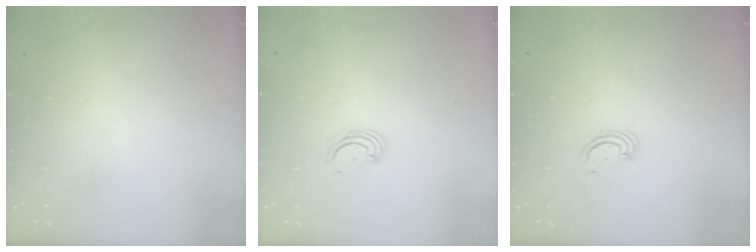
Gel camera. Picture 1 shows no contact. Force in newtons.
{"total": 2.8, "press": 2.8, "slide": 0.3}
{"total": 2.8, "press": 2.8, "slide": 0.3}